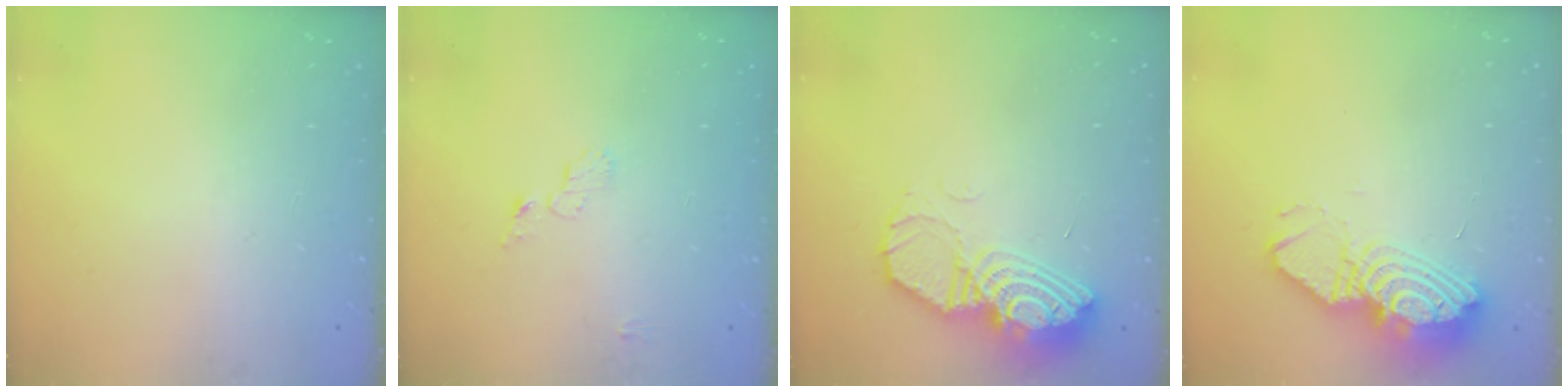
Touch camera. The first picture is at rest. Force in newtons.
{"total": 4.8, "press": 4.8, "slide": 0.5}
{"total": 12.9, "press": 12.9, "slide": 1.1}
{"total": 13.0, "press": 13.0, "slide": 1.1}